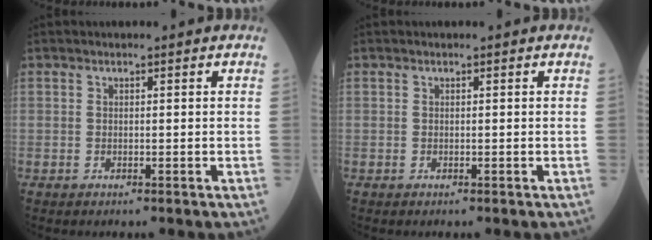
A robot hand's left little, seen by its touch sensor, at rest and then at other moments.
{"total": 0.0}